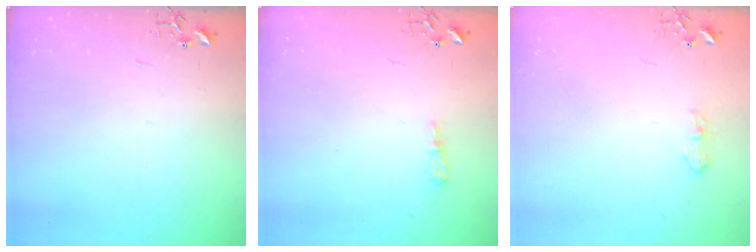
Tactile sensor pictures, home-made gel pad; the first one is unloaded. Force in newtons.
{"total": 3.8, "press": 3.8, "slide": 0.5}
{"total": 5.8, "press": 5.8, "slide": 0.8}